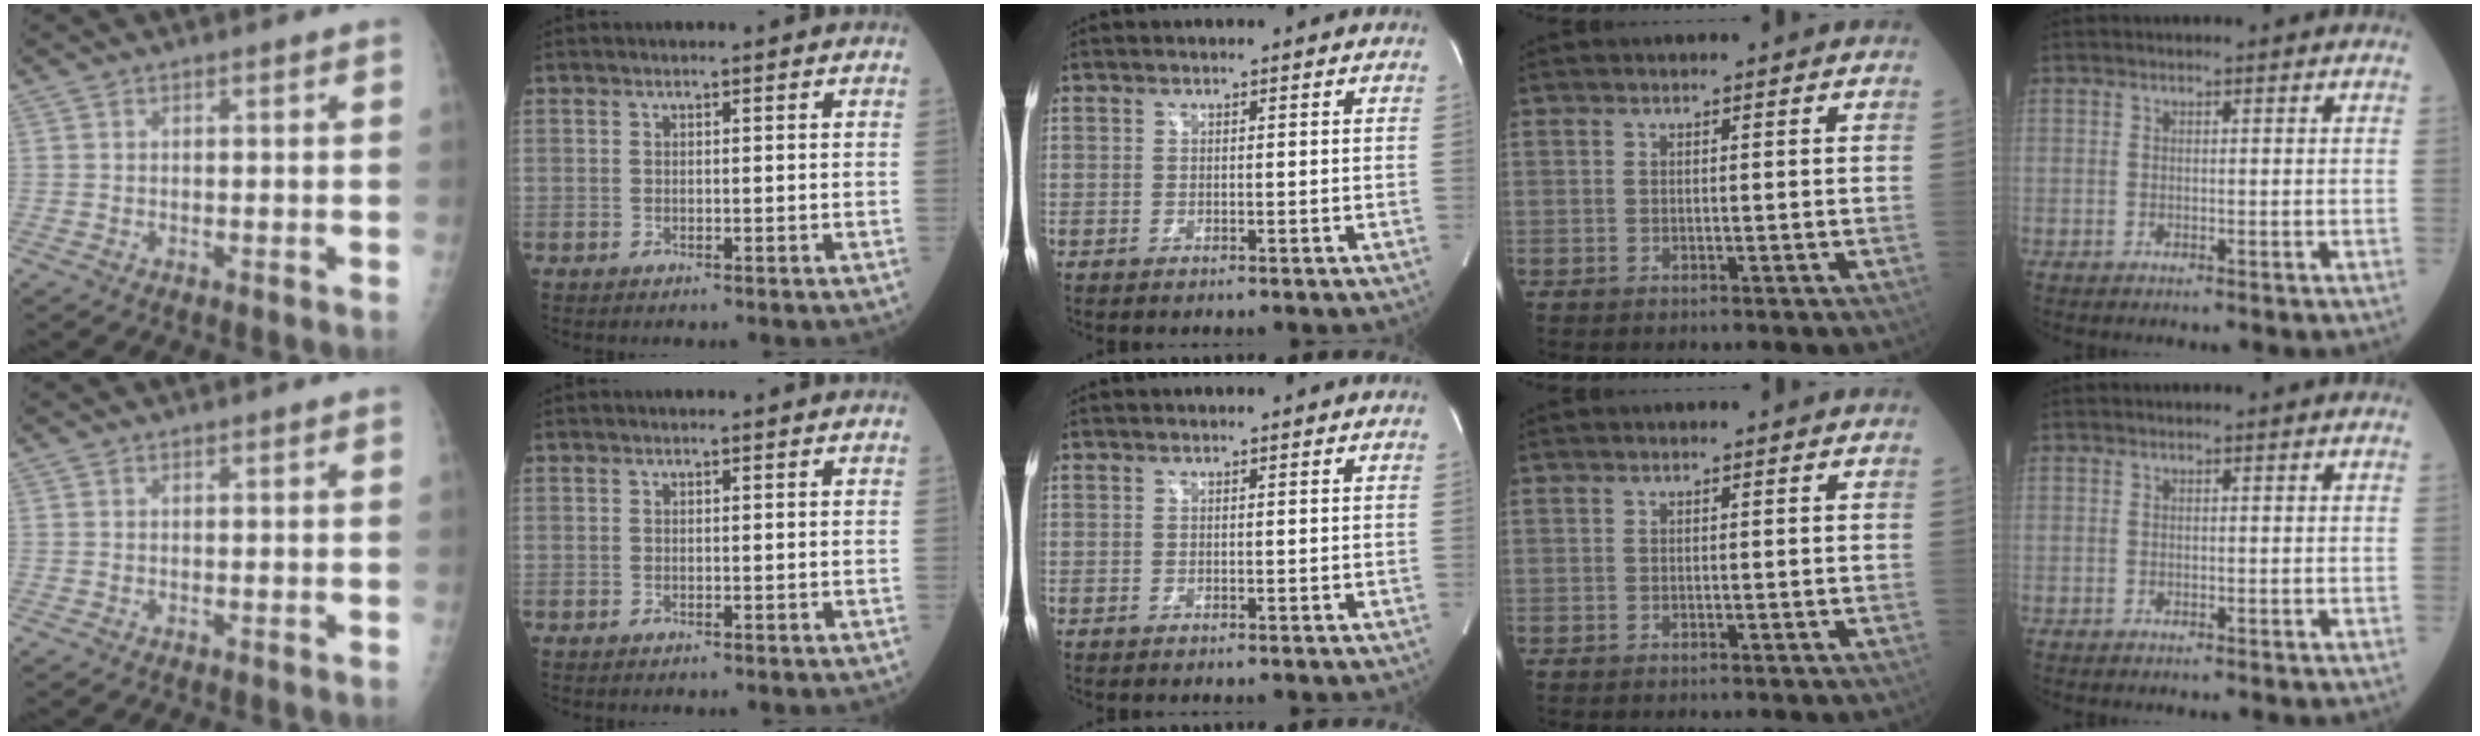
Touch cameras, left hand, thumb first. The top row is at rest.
{}